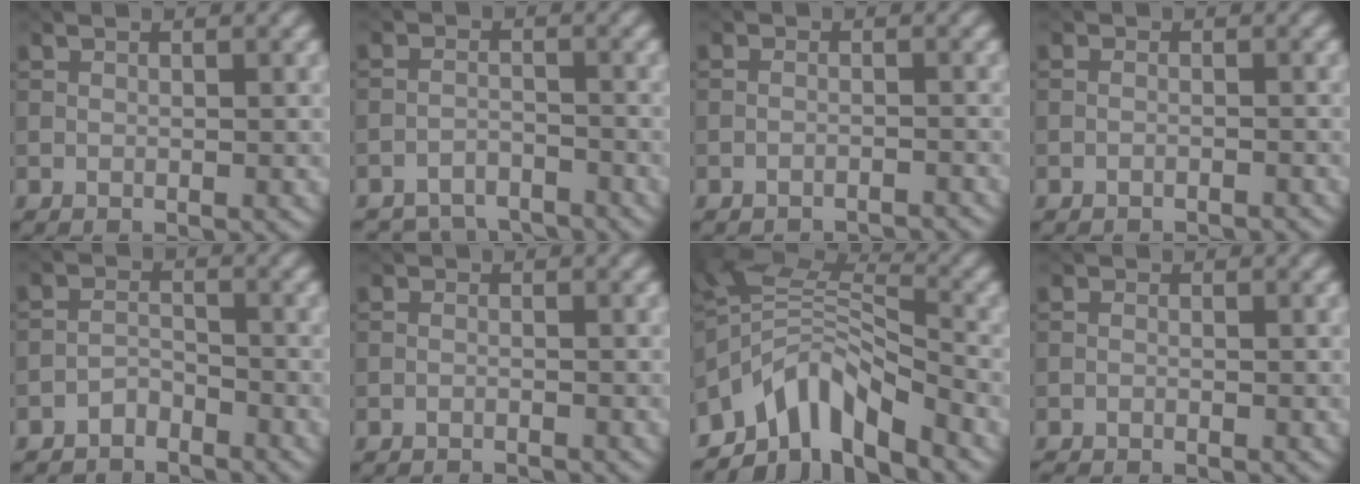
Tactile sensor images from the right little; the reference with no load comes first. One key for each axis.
{"total": 4.6, "fx": -4.4, "fy": 1.3, "fz": 0.5, "tx": -0.004, "ty": -0.007, "tz": -0.080}
{"total": 2.9, "fx": -2.8, "fy": 0.4, "fz": 0.2, "tx": -0.001, "ty": 0.003, "tz": -0.043}
{"total": 1.6, "fx": -1.6, "fy": 0.3, "fz": 0.2, "tx": 0.002, "ty": 0.000, "tz": -0.028}
{"total": 2.8, "fx": -2.6, "fy": 1.0, "fz": 0.3, "tx": -0.003, "ty": 0.003, "tz": -0.057}
{"total": 2.3, "fx": -2.3, "fy": 0.3, "fz": 0.4, "tx": -0.007, "ty": 0.004, "tz": -0.034}
{"total": 8.4, "fx": -5.5, "fy": 3.8, "fz": 5.1, "tx": -0.076, "ty": 0.007, "tz": -0.116}
{"total": 1.1, "fx": -1.1, "fy": 0.1, "fz": 0.2, "tx": -0.005, "ty": -0.004, "tz": -0.025}